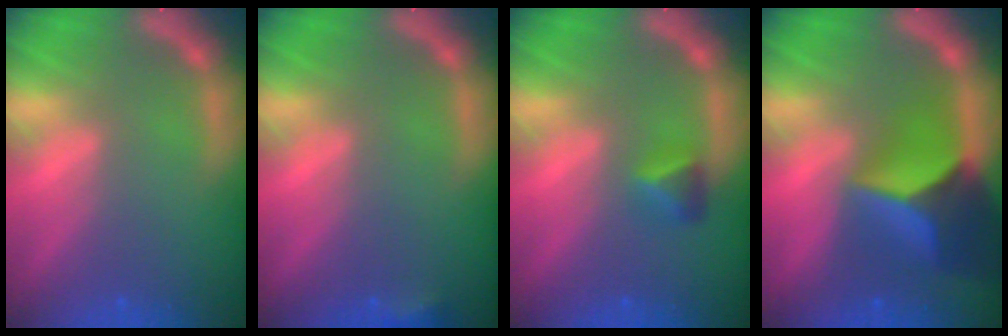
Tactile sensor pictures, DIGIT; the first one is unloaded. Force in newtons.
{"total": 1.4}
{"total": 1.9}
{"total": 9.5}